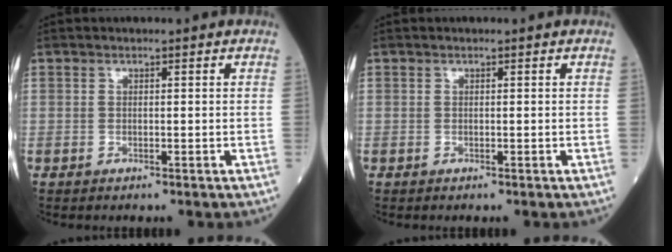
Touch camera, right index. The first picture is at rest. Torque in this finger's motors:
{"motor_torque": [-0.23, -0.16, 0.09, 0.02]}